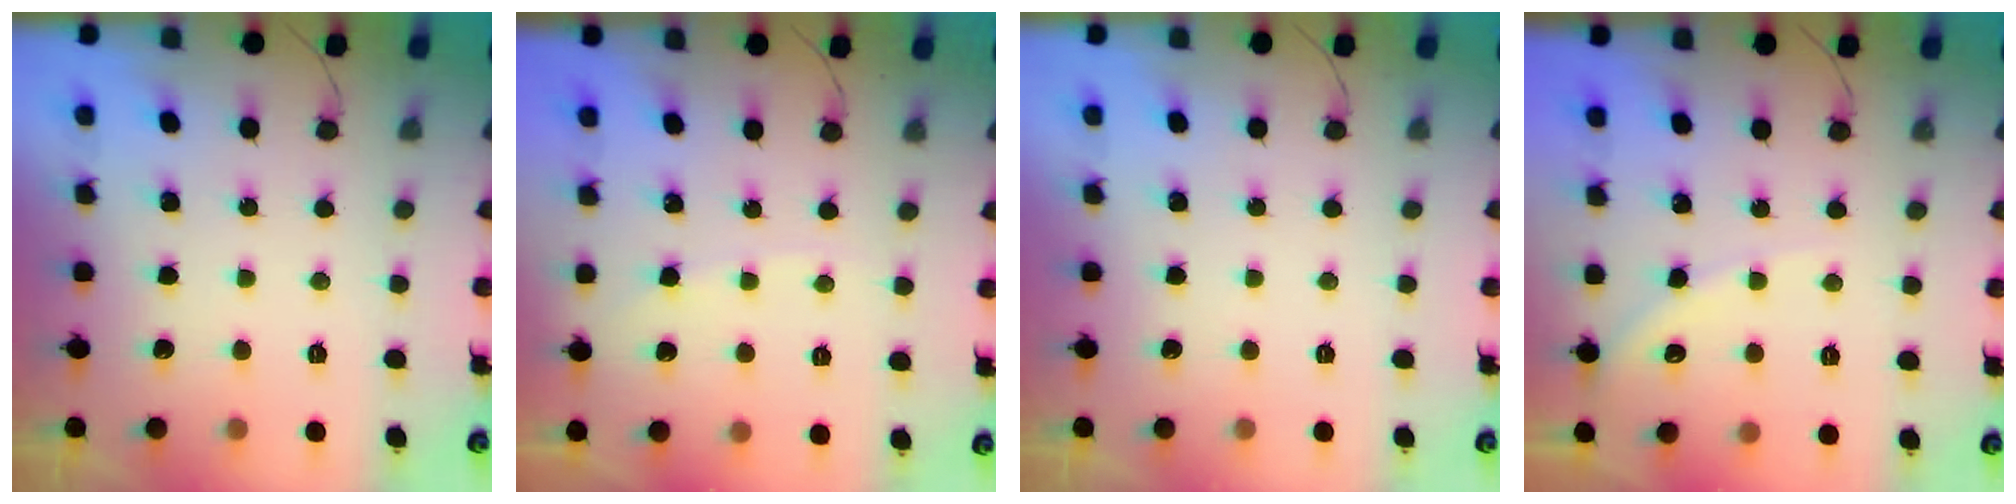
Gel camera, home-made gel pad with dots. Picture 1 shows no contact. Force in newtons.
{"total": 1.8, "press": 1.8, "slide": 0.3}
{"total": 0.0}
{"total": 6.0, "press": 6.0, "slide": 0.6}